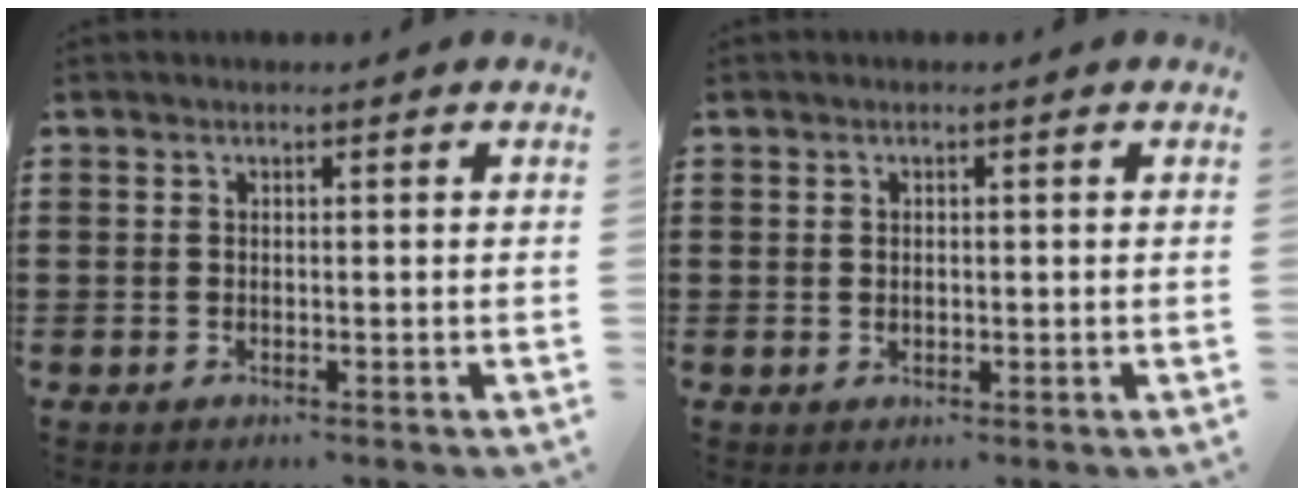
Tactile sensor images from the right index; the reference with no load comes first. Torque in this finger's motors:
{"motor_torque": [-0.28, 0.57, -0.07, -0.01]}